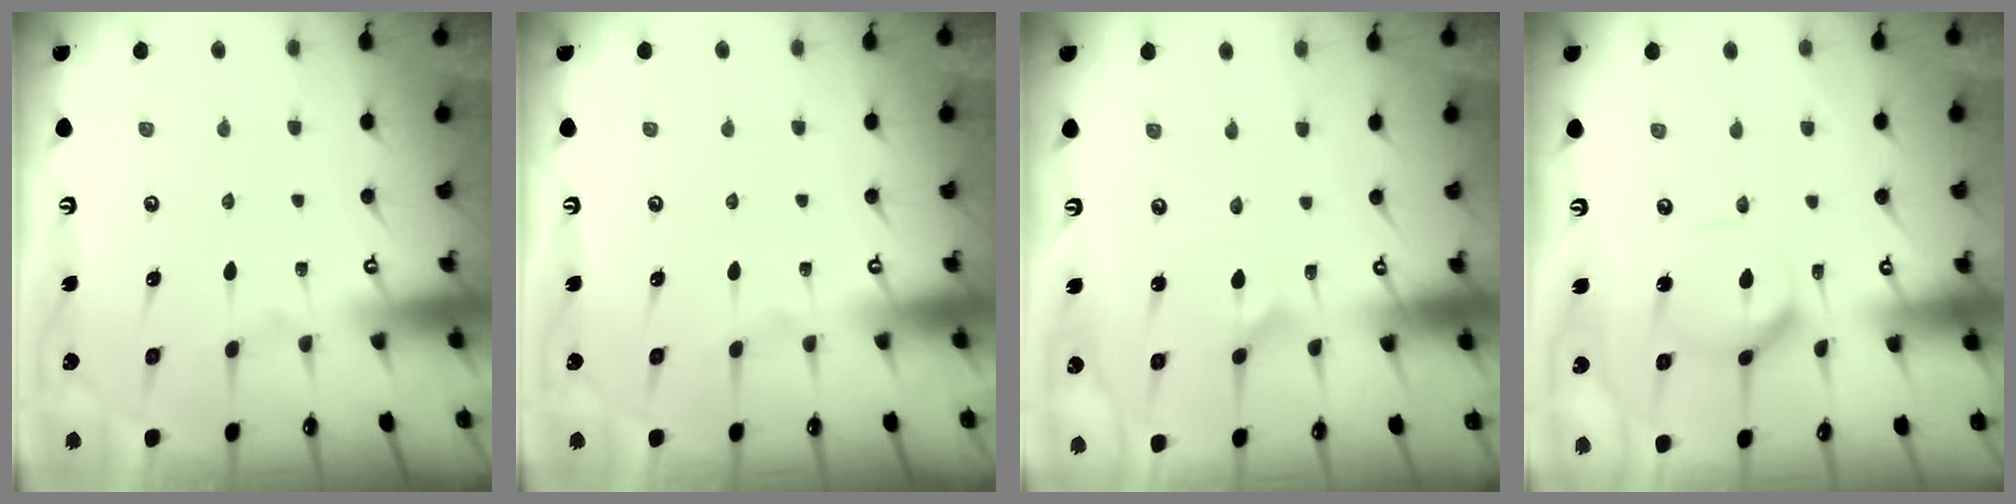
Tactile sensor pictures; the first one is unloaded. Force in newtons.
{"total": 0.0}
{"total": 2.5, "press": 2.4, "slide": 0.4}
{"total": 11.5, "press": 11.4, "slide": 1.2}